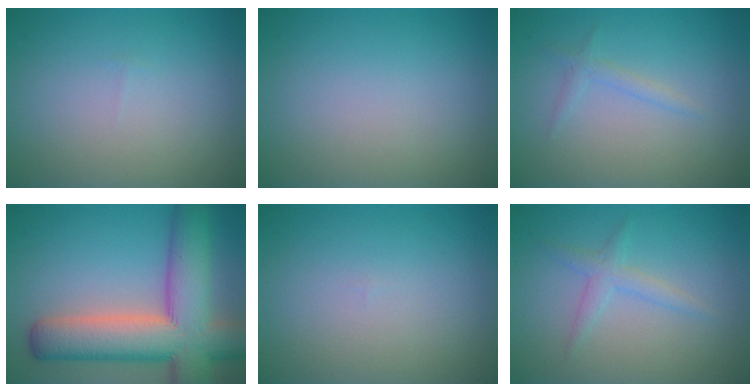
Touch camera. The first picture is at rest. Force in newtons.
{"total": 0.0}
{"total": 1.1, "press": 1.1, "slide": 0.2}
{"total": 11.7, "press": 11.7, "slide": 0.7}
{"total": 0.0}
{"total": 1.8, "press": 1.8, "slide": 0.0}